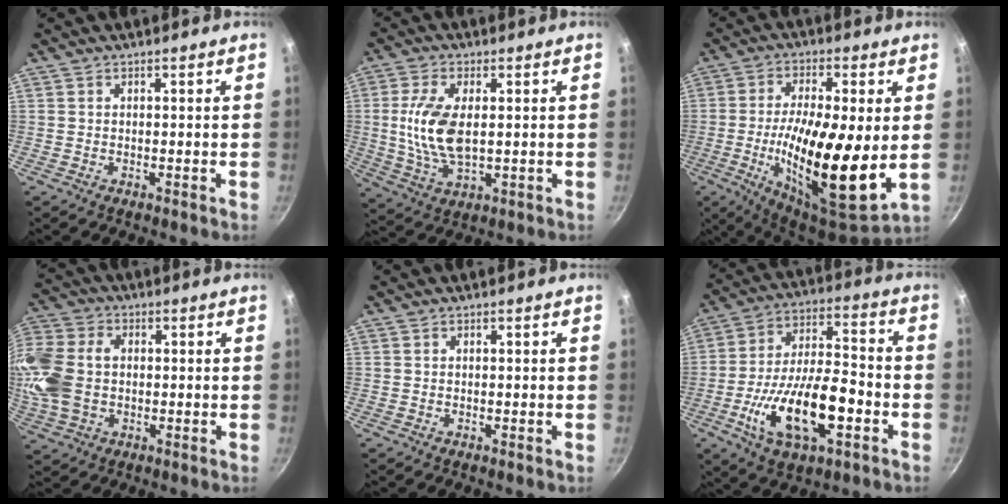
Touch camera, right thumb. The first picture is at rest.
{"total": 11.2, "force": [0.8, 5.6, 9.6], "torque": [-0.190, -0.005, 0.017]}
{"total": 20.4, "force": [-1.2, 6.1, 19.5], "torque": [-0.327, -0.016, -0.027]}
{"total": 17.0, "force": [-0.2, 12.5, 11.5], "torque": [-0.261, 0.026, -0.009]}
{"total": 0.0}
{"total": 19.6, "force": [-6.3, 8.8, 16.4], "torque": [-0.282, 0.035, -0.107]}